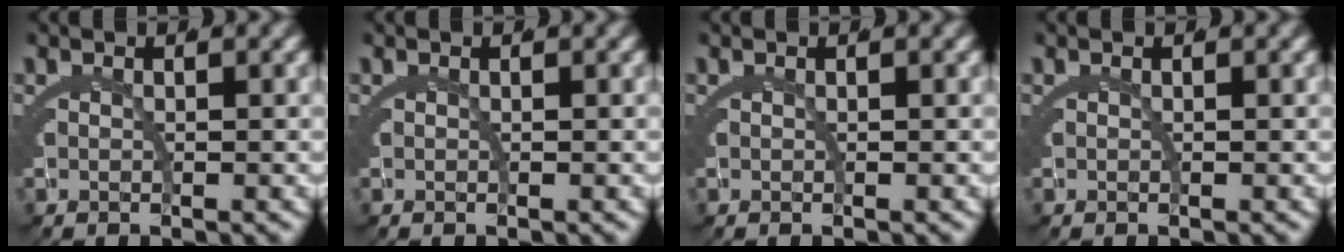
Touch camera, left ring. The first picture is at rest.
{"total": 0.0}
{"total": 0.0}
{"total": 0.0}